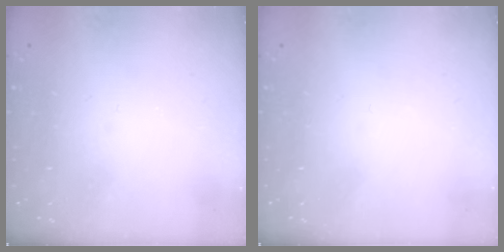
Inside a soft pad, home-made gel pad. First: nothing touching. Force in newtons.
{"total": 1.5, "press": 1.5, "slide": 0.1}